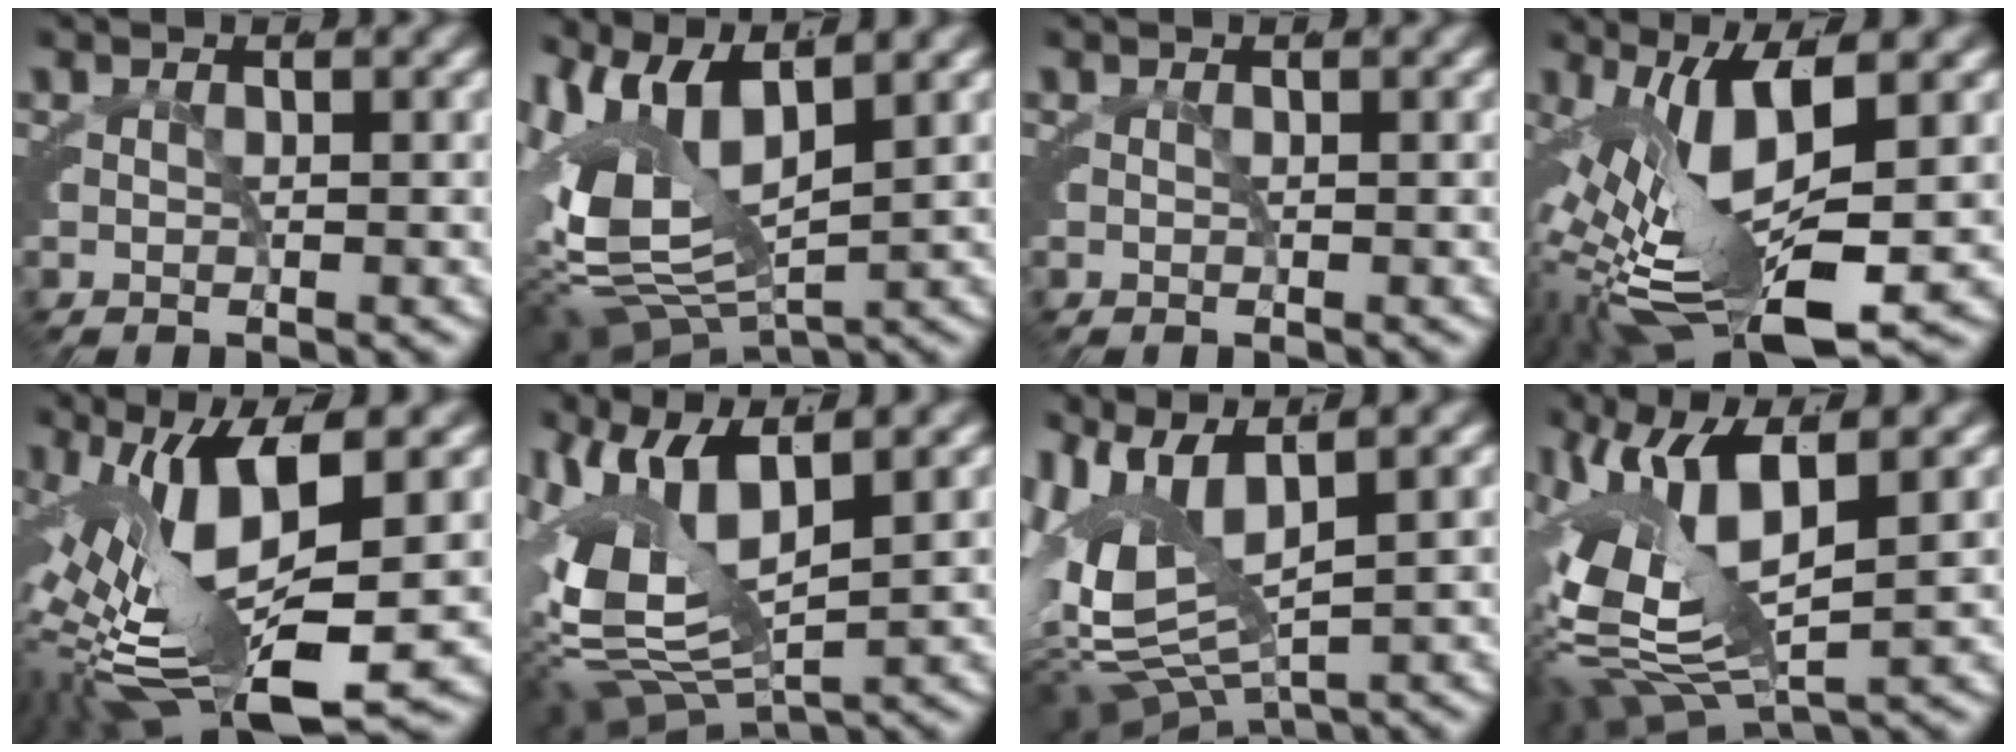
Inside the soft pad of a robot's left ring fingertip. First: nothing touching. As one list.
[{"total": 13.2, "force": [-0.1, 9.2, 9.5], "torque": [-0.205, -0.054, 0.022]}, {"total": 0.0}, {"total": 11.6, "force": [-3.1, 5.4, 9.8], "torque": [-0.188, -0.038, -0.022]}, {"total": 12.9, "force": [-3.3, 6.3, 10.7], "torque": [-0.209, -0.040, -0.025]}, {"total": 11.9, "force": [0.3, 7.8, 9.0], "torque": [-0.198, -0.042, 0.025]}, {"total": 11.9, "force": [-0.2, 8.3, 8.5], "torque": [-0.194, -0.050, 0.018]}, {"total": 12.6, "force": [-0.3, 7.5, 10.1], "torque": [-0.206, -0.038, 0.015]}]